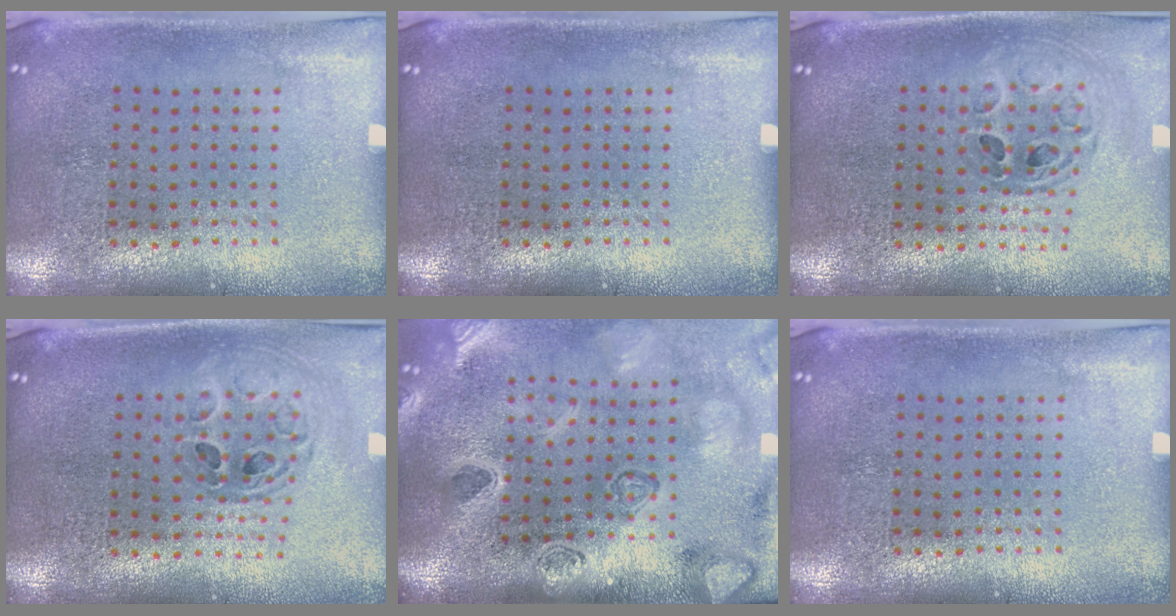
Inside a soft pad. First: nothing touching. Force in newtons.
{"total": 0.0}
{"total": 0.8, "press": 0.8, "slide": 0.1}
{"total": 0.8, "press": 0.8, "slide": 0.1}
{"total": 4.3, "press": 3.3, "slide": 2.8}
{"total": 0.0}